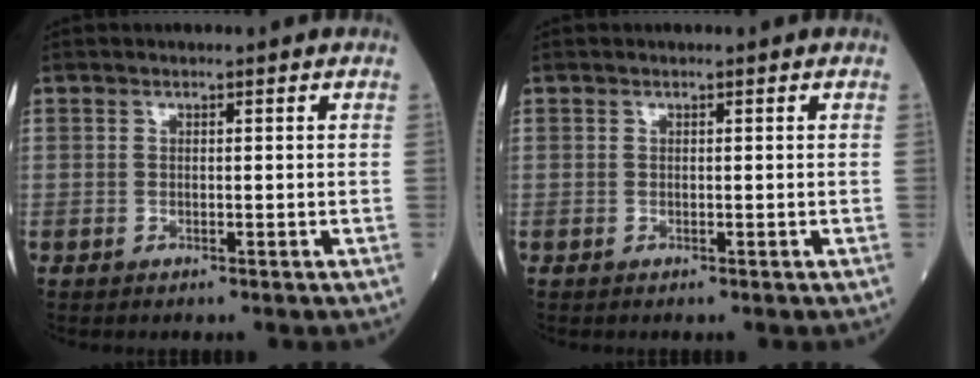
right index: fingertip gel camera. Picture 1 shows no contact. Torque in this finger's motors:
{"motor_torque": [0.00, 0.00, 0.00, 0.01]}